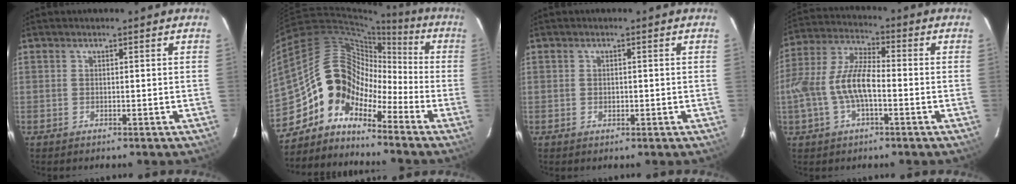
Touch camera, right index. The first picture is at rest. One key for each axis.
{"total": 10.0, "fx": -6.5, "fy": 6.8, "fz": 3.3, "tx": -0.044, "ty": 0.039, "tz": -0.150}
{"total": 1.0, "fx": -0.1, "fy": 0.9, "fz": 0.5, "tx": -0.007, "ty": 0.001, "tz": 0.000}
{"total": 11.6, "fx": -2.6, "fy": 4.8, "fz": 10.3, "tx": -0.220, "ty": 0.009, "tz": -0.049}